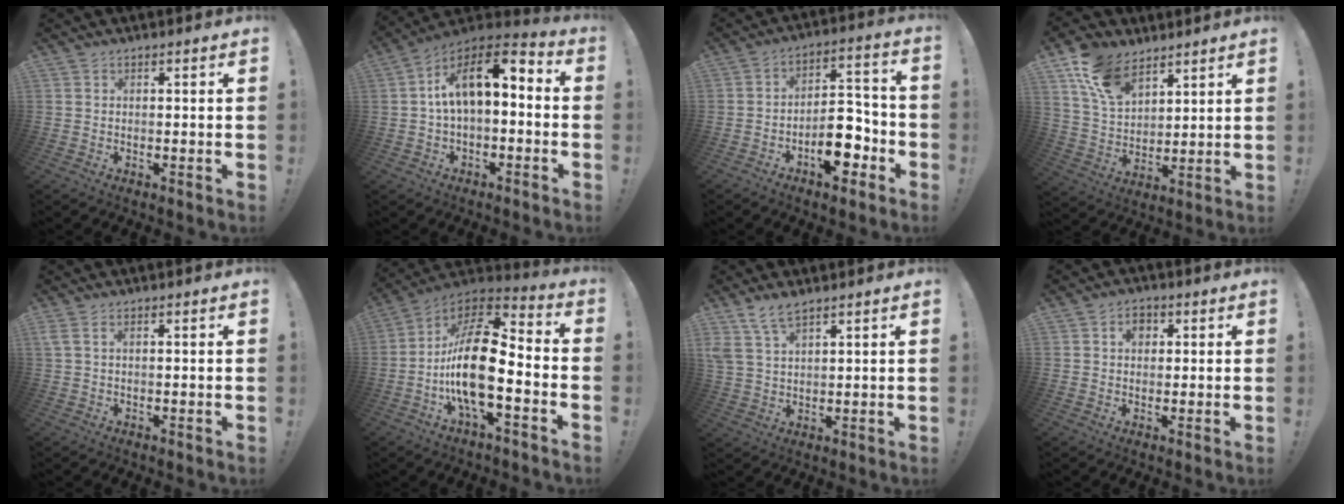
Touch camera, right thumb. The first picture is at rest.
{"total": 12.0, "force": [2.0, 6.2, 10.1], "torque": [-0.160, 0.004, 0.035]}
{"total": 10.5, "force": [-4.7, 4.9, 7.9], "torque": [-0.115, 0.025, -0.082]}
{"total": 13.6, "force": [8.9, 7.9, 6.6], "torque": [-0.122, -0.045, 0.170]}
{"total": 1.7, "force": [0.6, 0.3, 1.6], "torque": [-0.032, 0.000, 0.011]}
{"total": 21.2, "force": [-4.2, 8.7, 18.8], "torque": [-0.364, 0.020, -0.072]}
{"total": 6.6, "force": [4.9, 2.8, 3.4], "torque": [-0.068, -0.016, 0.096]}
{"total": 4.1, "force": [1.3, 3.1, 2.2], "torque": [-0.020, -0.001, 0.018]}